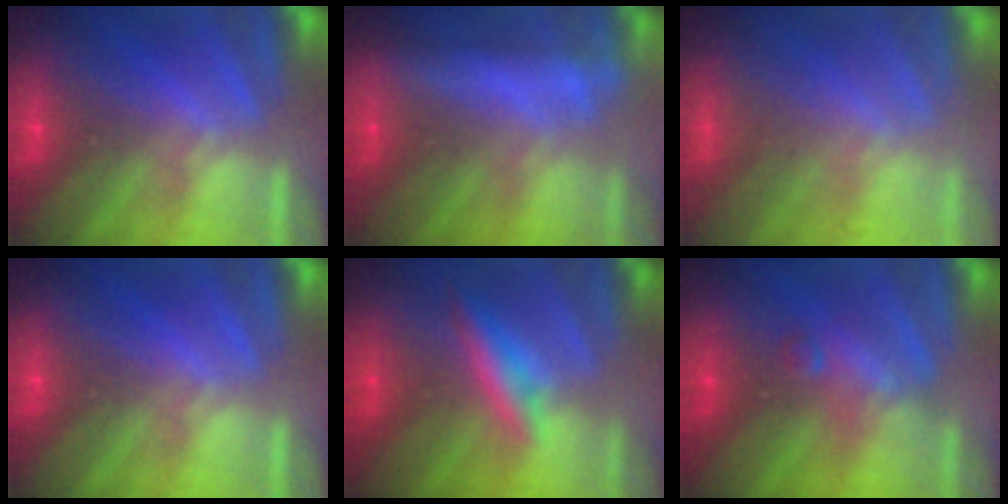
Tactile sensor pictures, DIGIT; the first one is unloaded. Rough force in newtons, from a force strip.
{"total": 2.4}
{"total": 2.2}
{"total": 0.0}
{"total": 1.1}
{"total": 2.4}